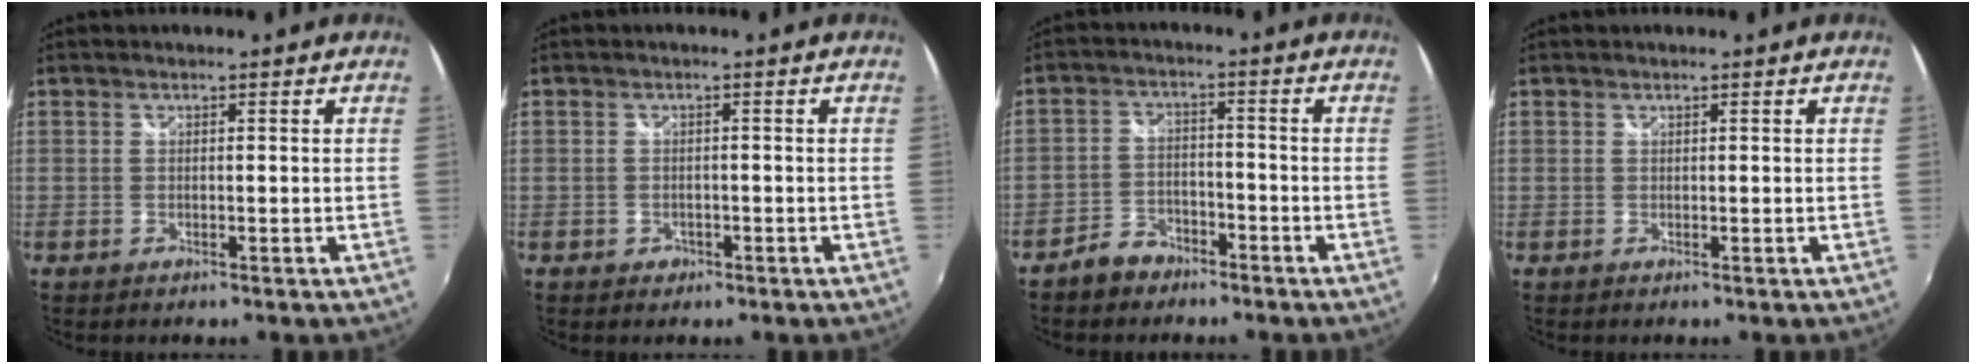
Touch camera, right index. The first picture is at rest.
{"total": 2.0, "force": [-0.9, 1.7, 0.5], "torque": [-0.011, 0.000, -0.011]}
{"total": 5.6, "force": [-4.4, 3.2, 1.4], "torque": [-0.045, 0.013, -0.076]}
{"total": 0.0}